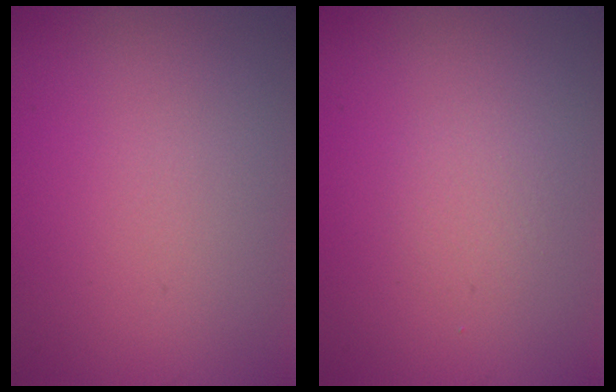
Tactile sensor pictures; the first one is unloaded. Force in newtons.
{"total": 1.1, "press": 1.1, "slide": 0.0}